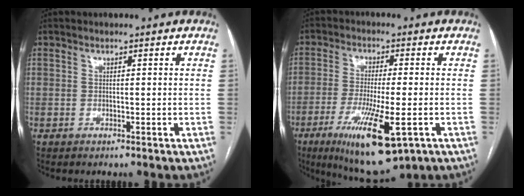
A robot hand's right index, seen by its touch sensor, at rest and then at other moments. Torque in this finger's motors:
{"motor_torque": [1.19, -0.31, 0.75, 0.18]}